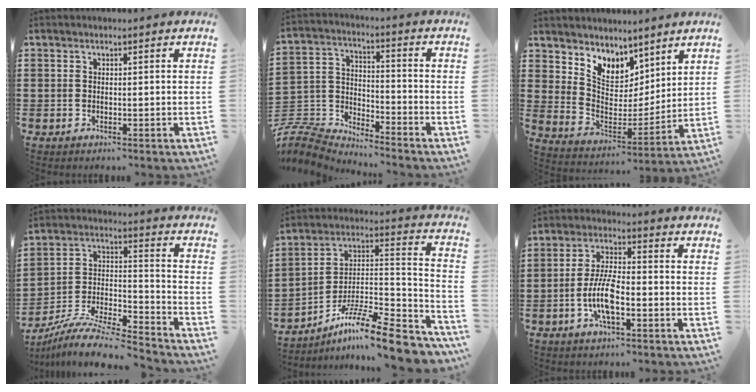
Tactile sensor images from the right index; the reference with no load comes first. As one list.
[{"total": 6.1, "force": [-5.9, 1.6, 0.4], "torque": [-0.038, -0.004, -0.129]}, {"total": 6.8, "force": [5.6, 3.9, 0.2], "torque": [-0.047, -0.049, 0.106]}, {"total": 9.7, "force": [-8.9, 1.3, 3.8], "torque": [-0.066, 0.017, -0.176]}, {"total": 12.0, "force": [-8.8, 1.5, 7.9], "torque": [-0.132, 0.012, -0.167]}, {"total": 7.8, "force": [-2.3, 2.5, 7.1], "torque": [-0.158, -0.010, -0.047]}]